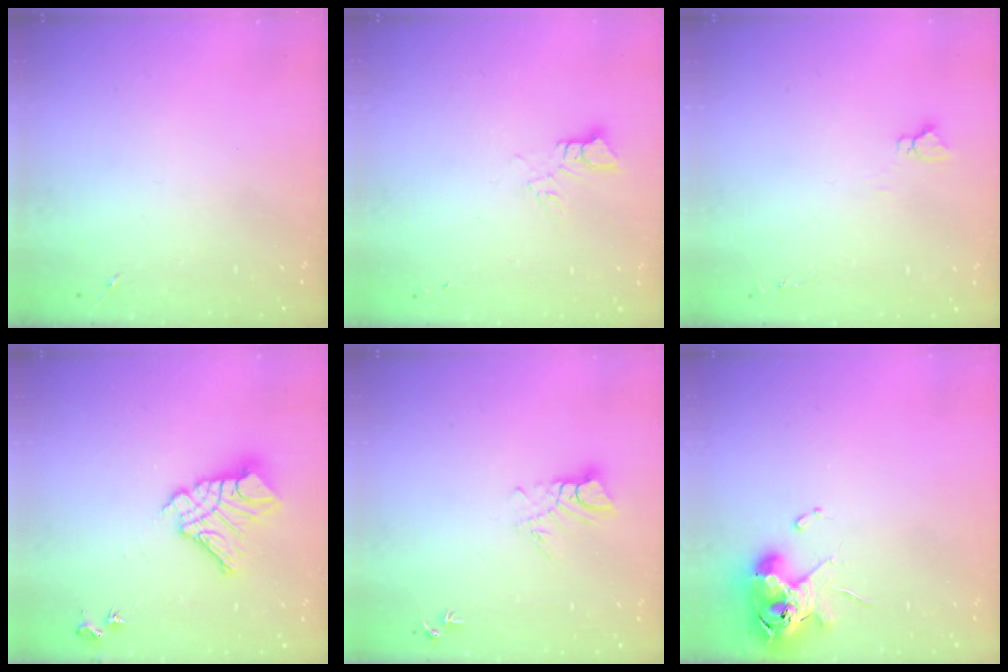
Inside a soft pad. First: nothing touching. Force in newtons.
{"total": 3.8, "press": 3.8, "slide": 0.3}
{"total": 3.6, "press": 3.6, "slide": 0.3}
{"total": 14.0, "press": 14.0, "slide": 1.3}
{"total": 5.1, "press": 5.1, "slide": 0.2}
{"total": 11.3, "press": 11.2, "slide": 1.7}